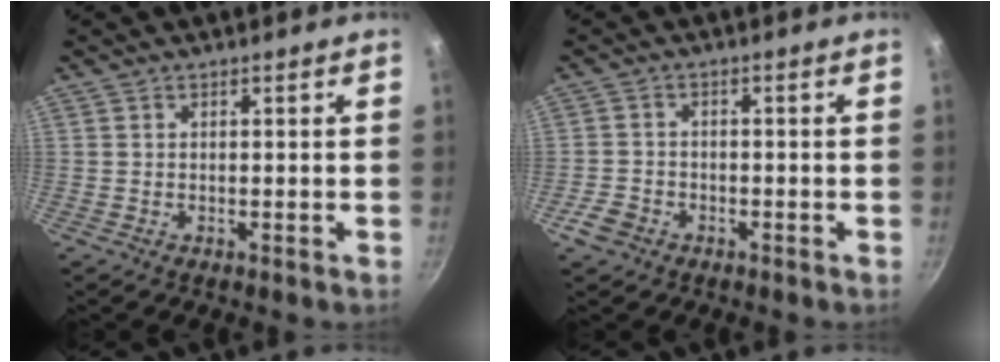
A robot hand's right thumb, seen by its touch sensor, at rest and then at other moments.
{"total": 4.0, "force": [-2.3, 2.9, 1.6], "torque": [-0.033, 0.023, -0.043]}